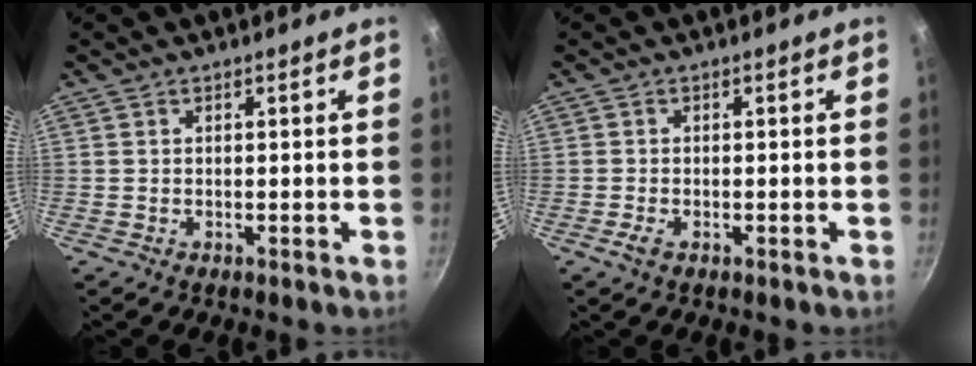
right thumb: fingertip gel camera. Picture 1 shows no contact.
{"total": 1.8, "force": [-0.9, 0.9, 1.3], "torque": [-0.031, 0.003, -0.019]}